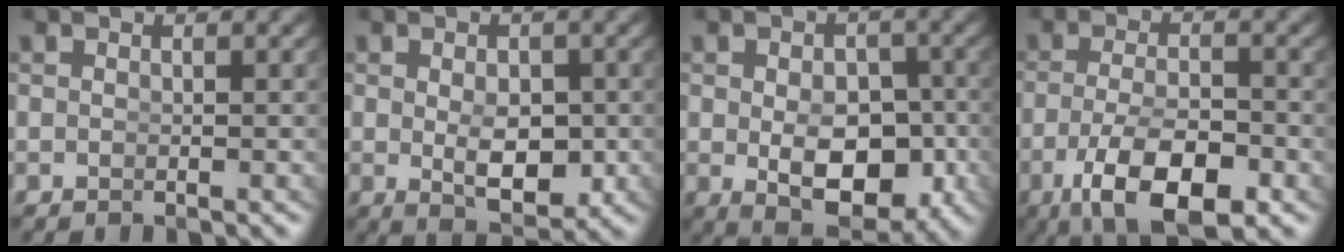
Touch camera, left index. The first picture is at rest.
{"total": 4.5, "force": [-0.6, 2.1, 4.0], "torque": [-0.059, -0.029, 0.004]}
{"total": 7.8, "force": [-1.9, 4.7, 6.0], "torque": [-0.090, -0.046, -0.008]}
{"total": 8.5, "force": [-4.4, 3.5, 6.4], "torque": [-0.120, -0.040, -0.046]}